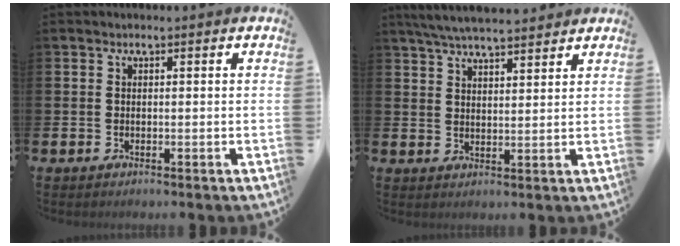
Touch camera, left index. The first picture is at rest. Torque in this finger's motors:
{"motor_torque": [1.06, -1.08, 0.36, 0.21]}